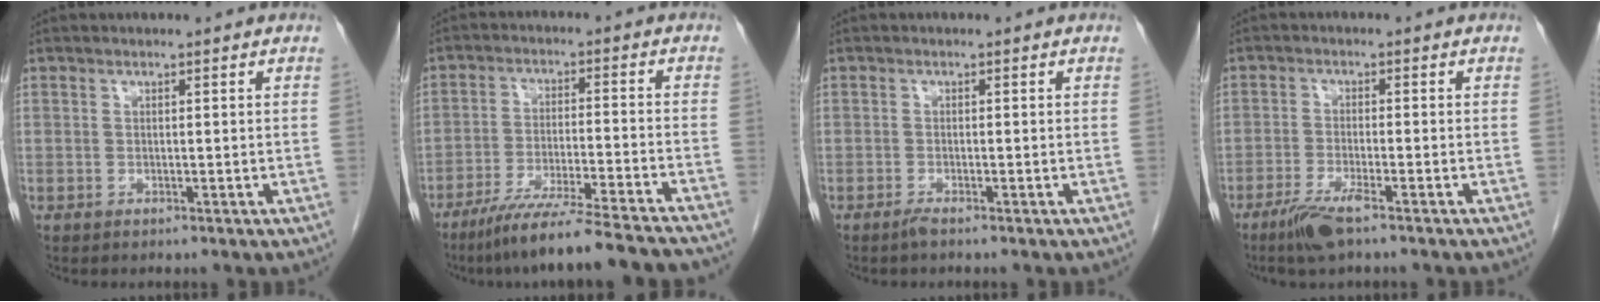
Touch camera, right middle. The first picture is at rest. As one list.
[{"total": 17.6, "force": [-15.3, -0.3, 8.7], "torque": [-0.119, -0.036, -0.233]}, {"total": 1.0, "force": [-0.8, -0.2, 0.6], "torque": [-0.015, -0.002, -0.017]}, {"total": 4.8, "force": [-3.3, 0.1, 3.5], "torque": [-0.075, -0.012, -0.064]}]